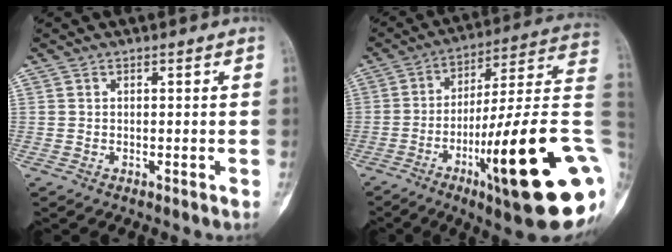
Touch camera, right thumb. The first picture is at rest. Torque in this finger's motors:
{"motor_torque": [3.55, 1.46, 2.16, -0.61, 0.60]}